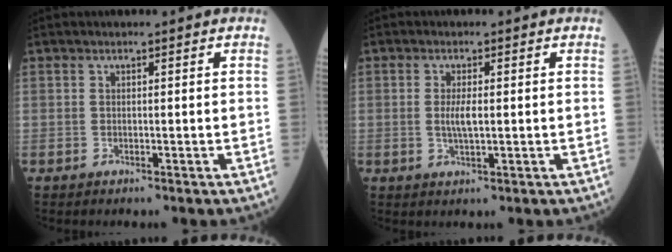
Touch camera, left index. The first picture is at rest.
{"total": 2.8, "force": [0.0, 0.6, 2.7], "torque": [-0.058, -0.003, 0.002]}